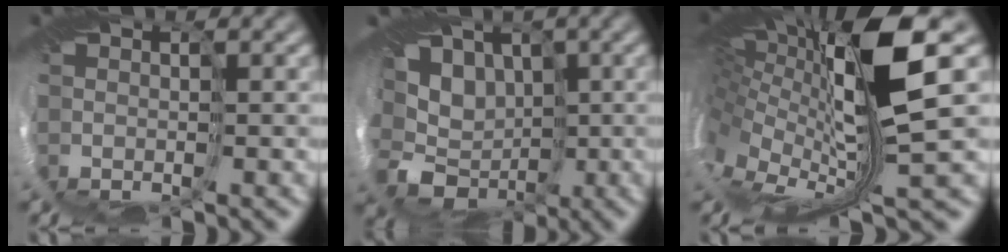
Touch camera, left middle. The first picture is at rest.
{"total": 11.4, "force": [-2.5, 9.4, 5.8], "torque": [-0.091, -0.011, -0.072]}
{"total": 10.7, "force": [1.8, 2.8, 10.2], "torque": [-0.199, -0.016, 0.030]}